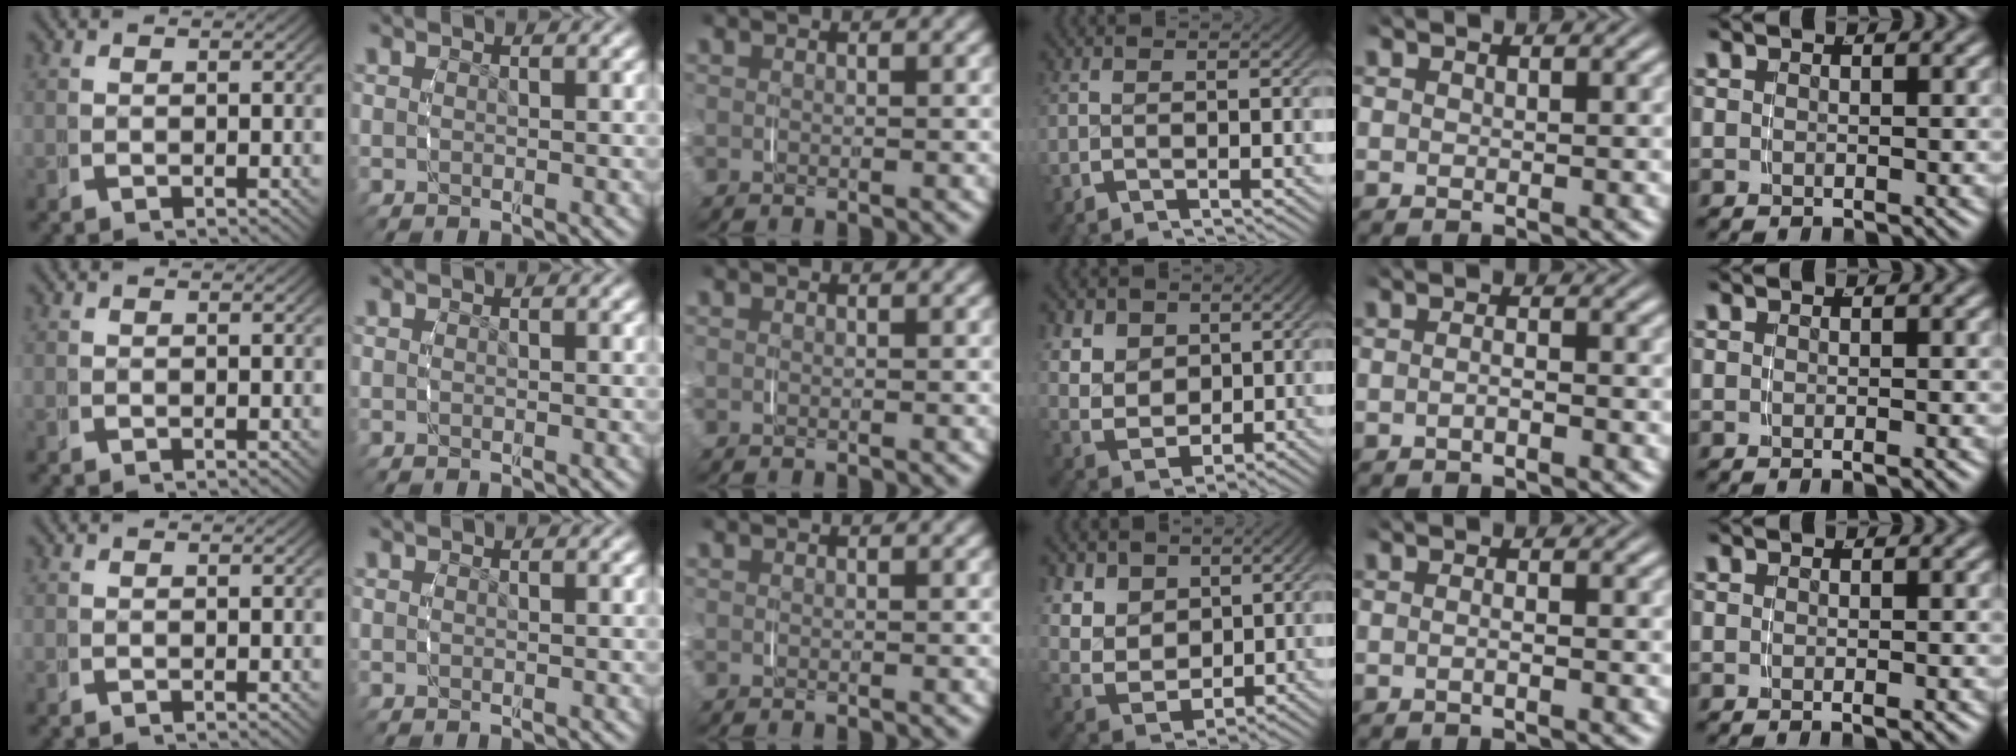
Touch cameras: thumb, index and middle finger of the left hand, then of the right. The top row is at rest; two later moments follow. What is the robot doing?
{"motion": "grasp_and_lifting", "object": "napkin"}